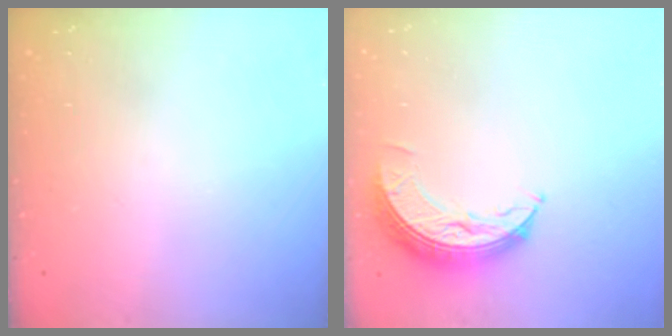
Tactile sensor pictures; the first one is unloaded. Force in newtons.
{"total": 8.3, "press": 8.3, "slide": 0.6}